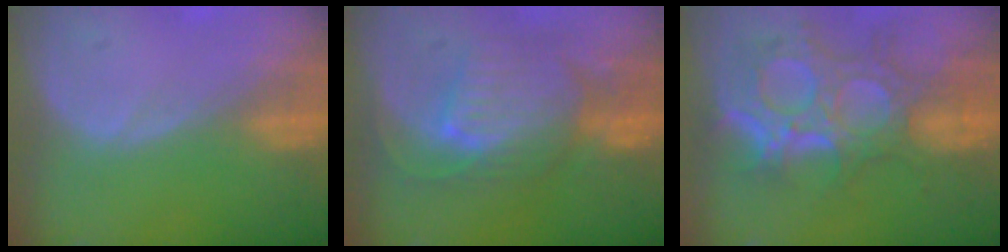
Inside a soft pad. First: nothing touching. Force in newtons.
{"total": 9.3, "press": 8.7, "slide": 3.3}
{"total": 11.9, "press": 10.7, "slide": 5.3}